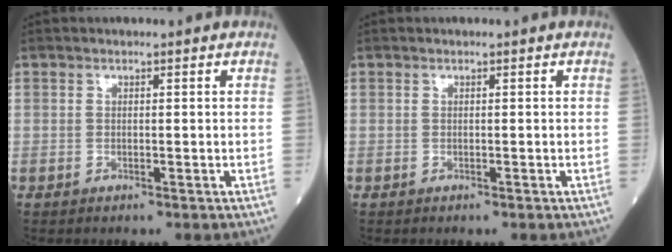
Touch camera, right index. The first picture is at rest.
{"total": 0.0}